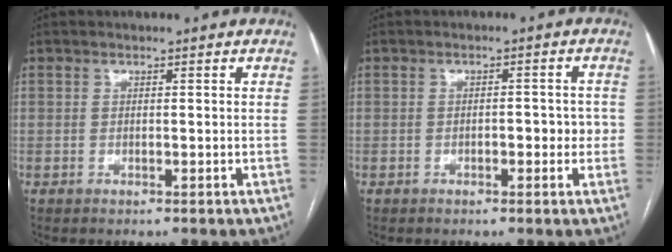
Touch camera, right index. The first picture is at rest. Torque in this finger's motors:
{"motor_torque": [0.10, 0.12, 0.00, 0.00]}